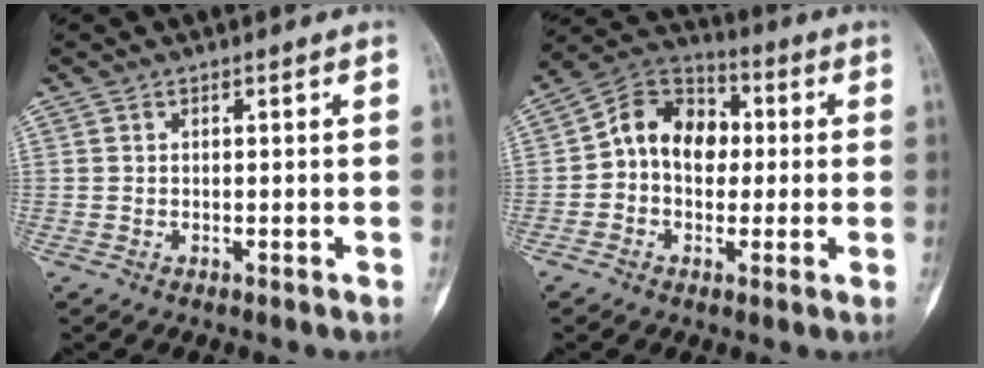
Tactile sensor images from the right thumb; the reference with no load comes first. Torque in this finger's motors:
{"motor_torque": [0.35, 0.28, 0.34, -0.28, 0.01]}